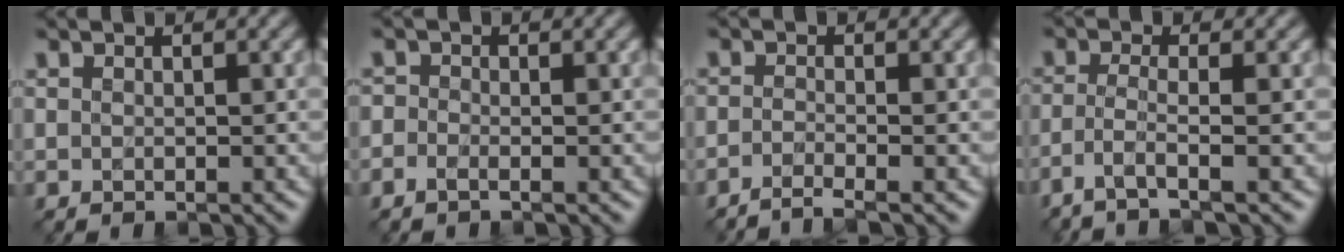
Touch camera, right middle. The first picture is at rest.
{"total": 1.0, "force": [-0.6, 0.5, 0.6], "torque": [-0.016, -0.003, -0.016]}
{"total": 2.0, "force": [-1.4, 0.3, 1.3], "torque": [-0.016, -0.006, -0.042]}
{"total": 3.0, "force": [-1.8, 0.5, 2.4], "torque": [-0.047, -0.005, -0.053]}